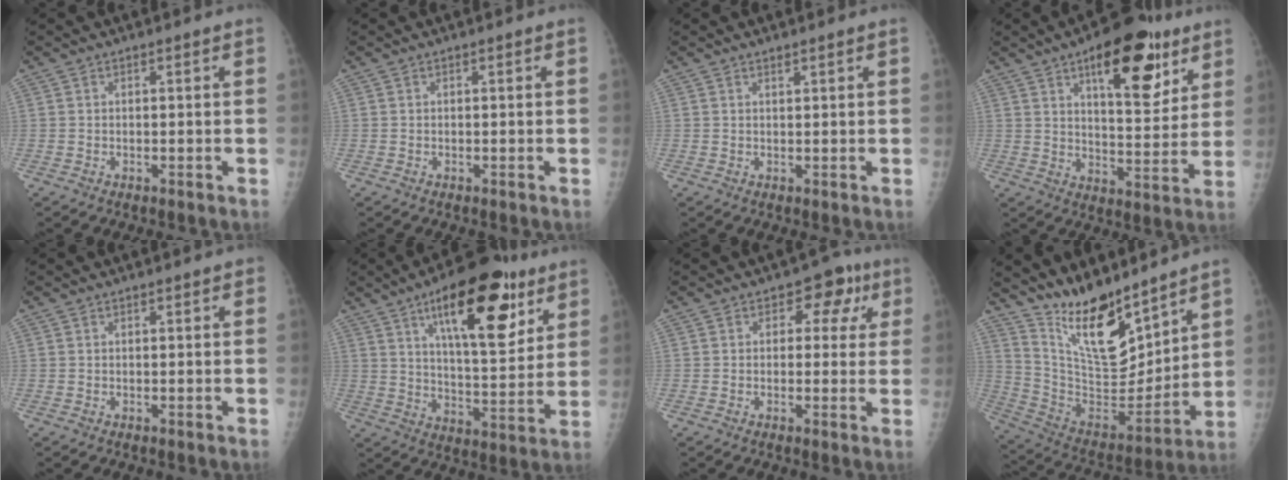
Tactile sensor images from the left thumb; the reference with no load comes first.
{"total": 0.0}
{"total": 0.8, "force": [0.7, 0.2, 0.4], "torque": [-0.005, -0.005, 0.013]}
{"total": 18.1, "force": [9.5, 7.5, 13.5], "torque": [-0.145, -0.039, 0.139]}
{"total": 0.0}
{"total": 21.7, "force": [11.1, 8.1, 16.8], "torque": [-0.212, -0.042, 0.171]}
{"total": 6.8, "force": [2.3, 4.8, 4.3], "torque": [0.001, 0.002, 0.016]}
{"total": 17.9, "force": [13.5, 6.0, 10.0], "torque": [-0.125, -0.093, 0.259]}